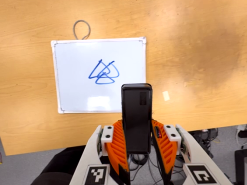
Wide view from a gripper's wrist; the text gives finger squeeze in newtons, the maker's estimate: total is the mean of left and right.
{"total": 6.0, "left": 4.4, "right": 7.6}